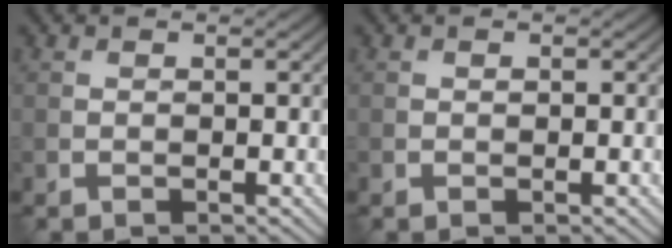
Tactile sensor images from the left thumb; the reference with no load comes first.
{"total": 0.0}